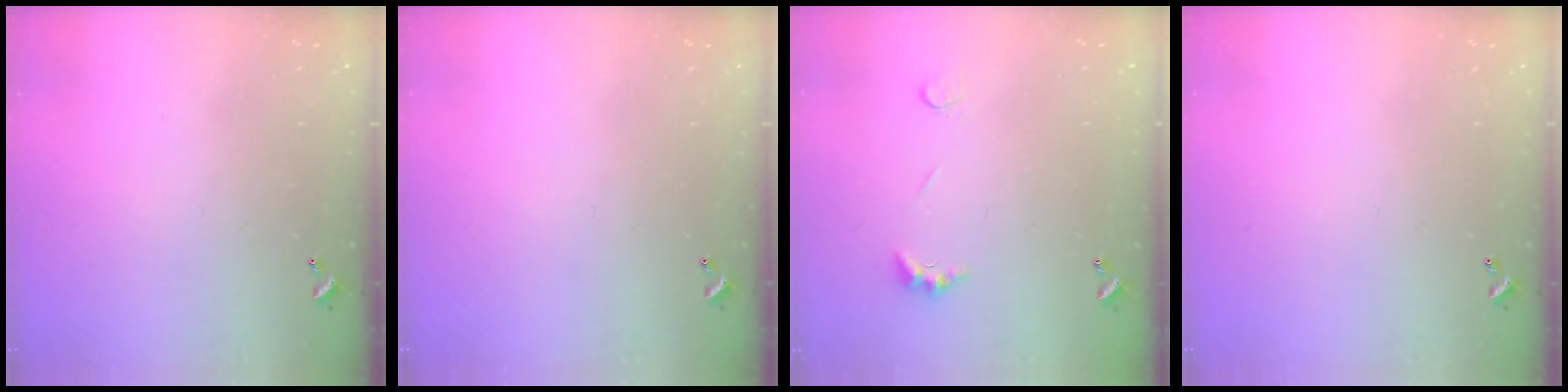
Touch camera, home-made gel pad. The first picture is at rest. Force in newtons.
{"total": 0.0}
{"total": 2.5, "press": 2.4, "slide": 0.7}
{"total": 0.0}